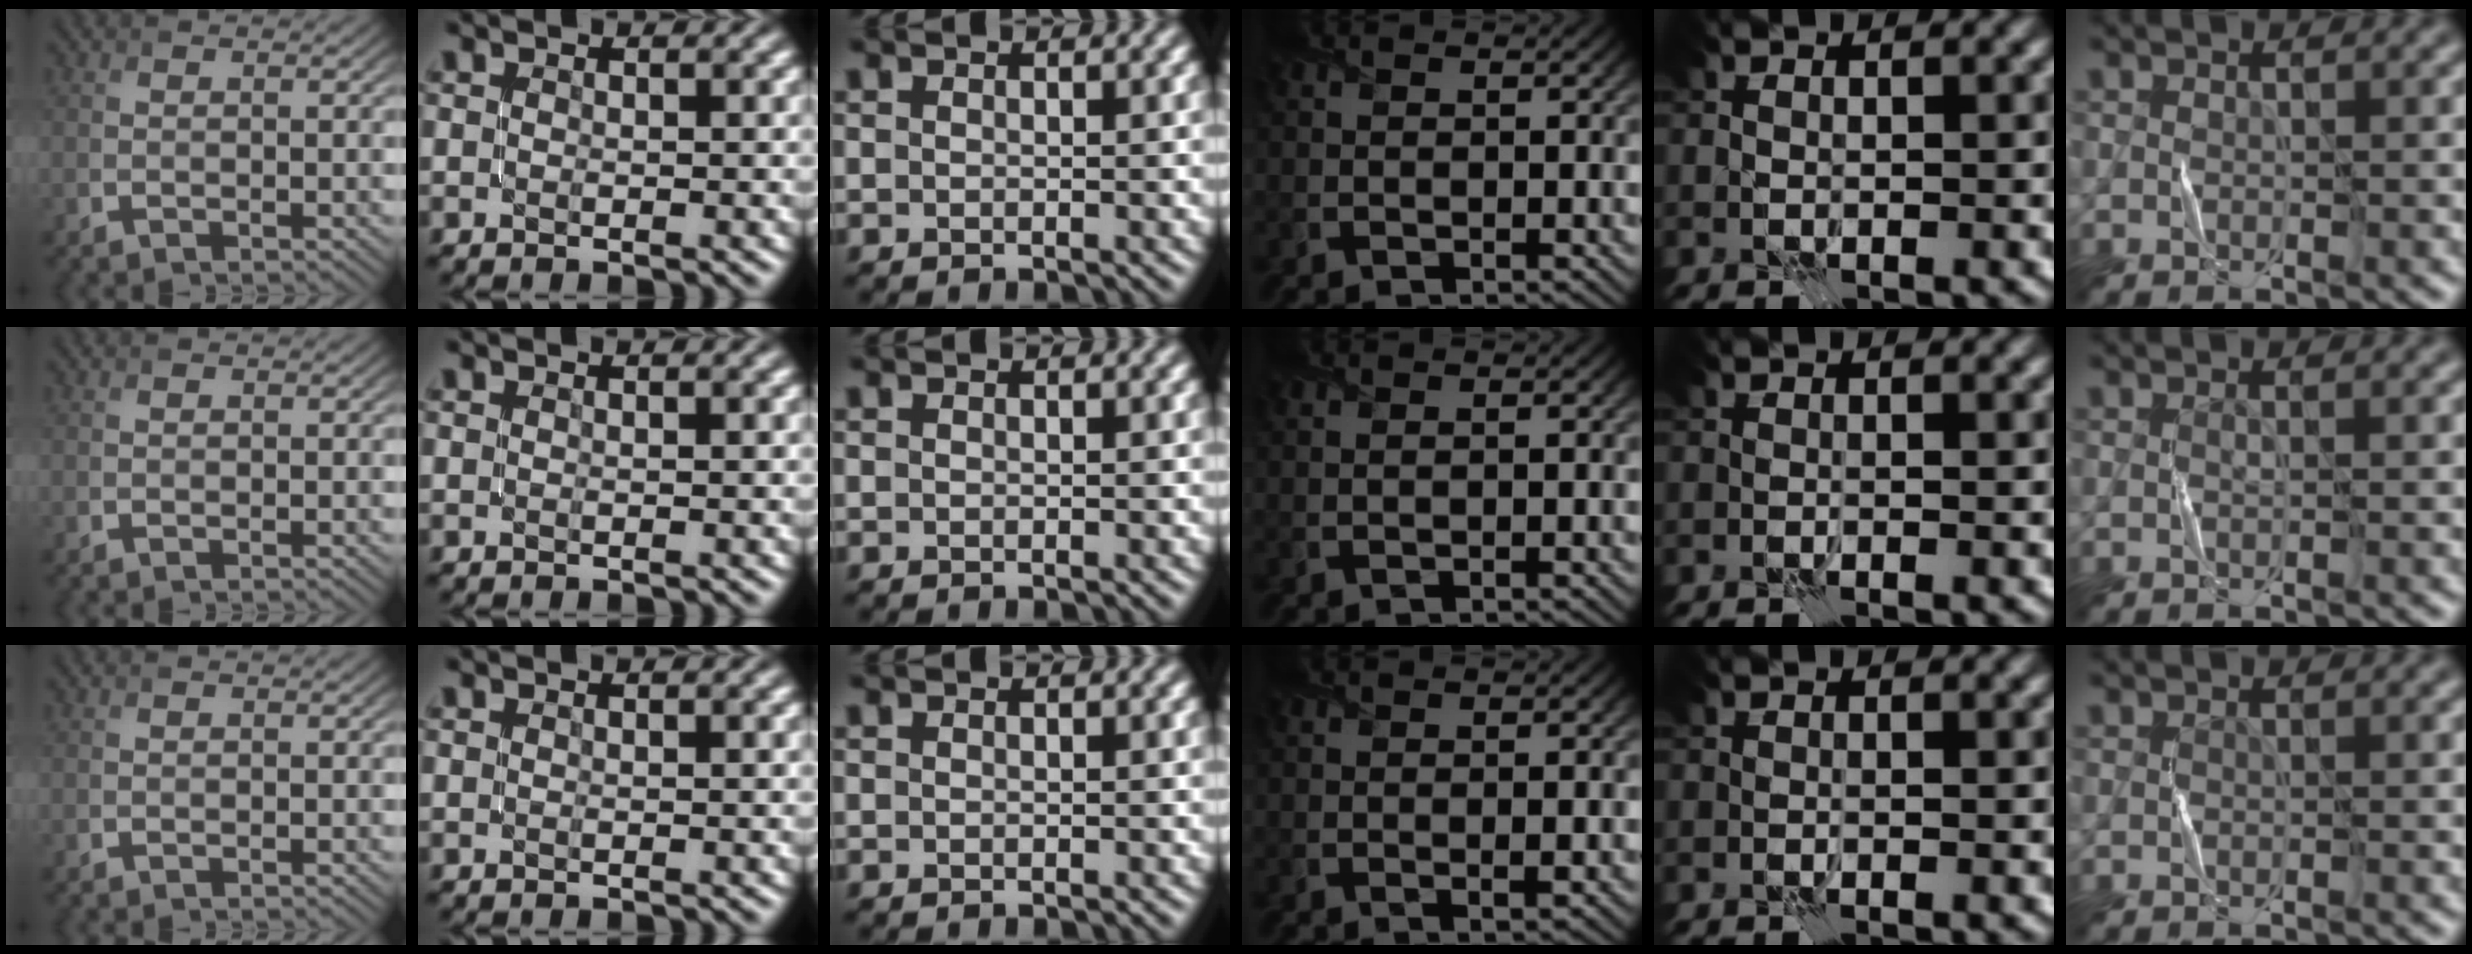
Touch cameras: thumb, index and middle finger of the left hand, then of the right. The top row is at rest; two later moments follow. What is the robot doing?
{"motion": "fold", "object": "scarf"}